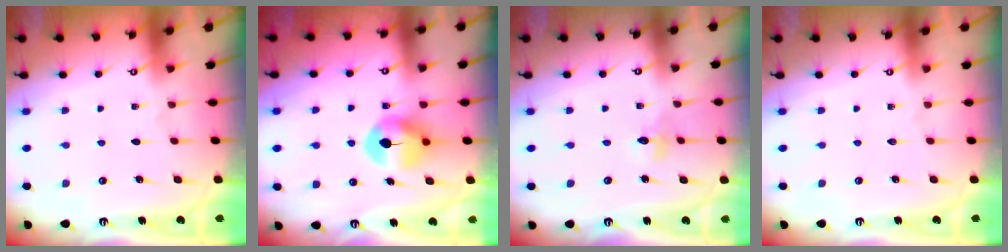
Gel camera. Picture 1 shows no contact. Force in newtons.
{"total": 8.3, "press": 8.2, "slide": 1.2}
{"total": 3.9, "press": 3.8, "slide": 0.4}
{"total": 0.0}